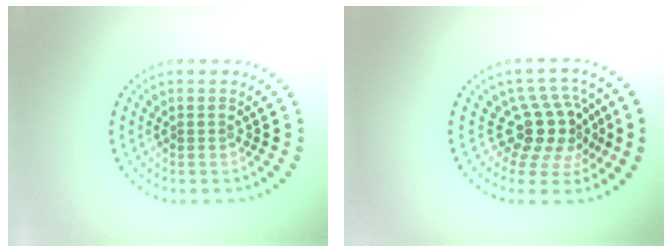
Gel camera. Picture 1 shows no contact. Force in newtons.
{"total": 4.4, "press": 3.3, "slide": 3.0}